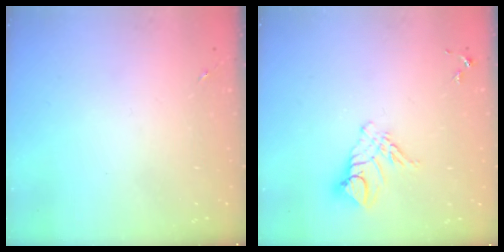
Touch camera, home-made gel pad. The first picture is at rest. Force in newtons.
{"total": 10.4, "press": 10.3, "slide": 0.7}